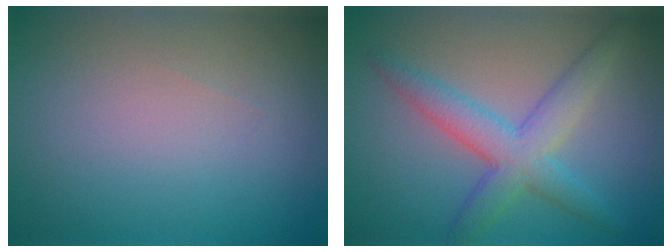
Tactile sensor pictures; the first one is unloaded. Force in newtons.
{"total": 4.7, "press": 4.7, "slide": 0.1}